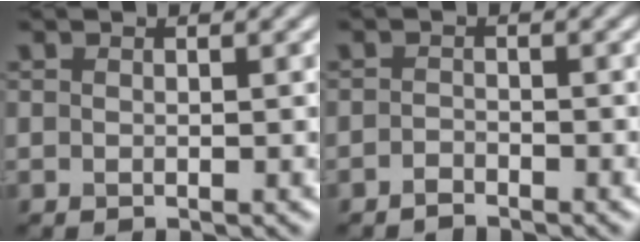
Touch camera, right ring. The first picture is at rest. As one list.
[{"total": 1.1, "force": [-1.0, 0.3, 0.3], "torque": [-0.003, 0.003, -0.021]}]